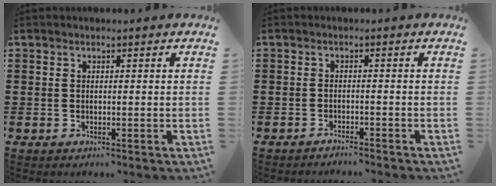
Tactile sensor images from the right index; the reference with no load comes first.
{"total": 1.4, "force": [-1.4, -0.1, 0.2], "torque": [-0.007, 0.003, -0.029]}